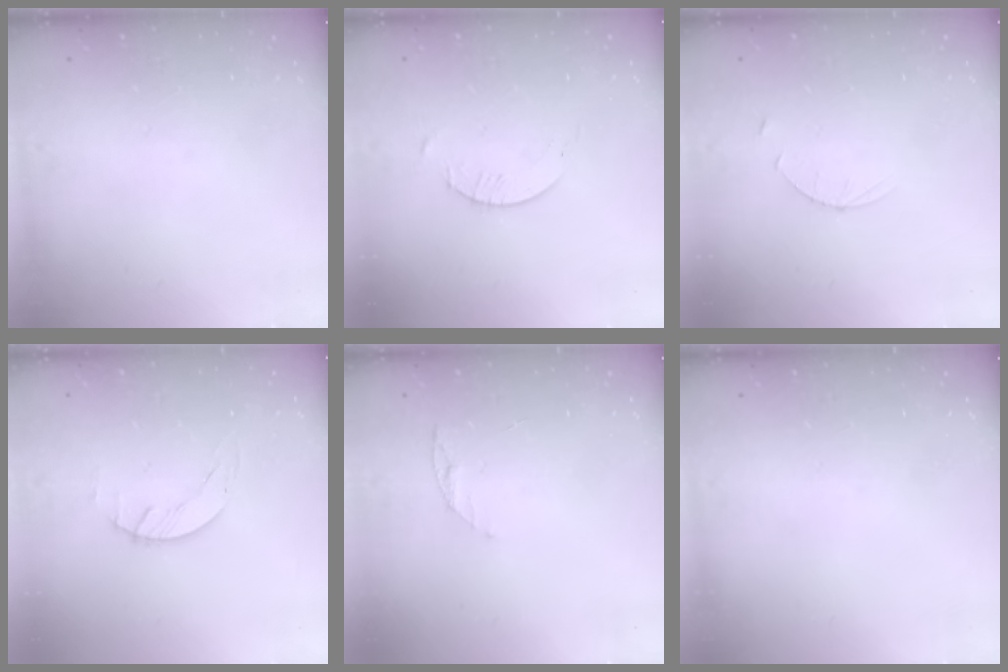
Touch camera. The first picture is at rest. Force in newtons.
{"total": 2.1, "press": 2.1, "slide": 0.3}
{"total": 3.1, "press": 3.1, "slide": 0.3}
{"total": 1.7, "press": 1.7, "slide": 0.1}
{"total": 4.5, "press": 4.4, "slide": 0.5}
{"total": 0.0}